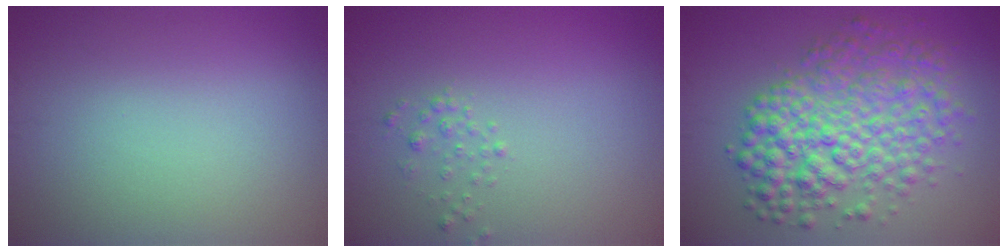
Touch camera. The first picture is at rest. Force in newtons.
{"total": 0.9, "press": 0.9, "slide": 0.0}
{"total": 7.4, "press": 7.4, "slide": 0.1}